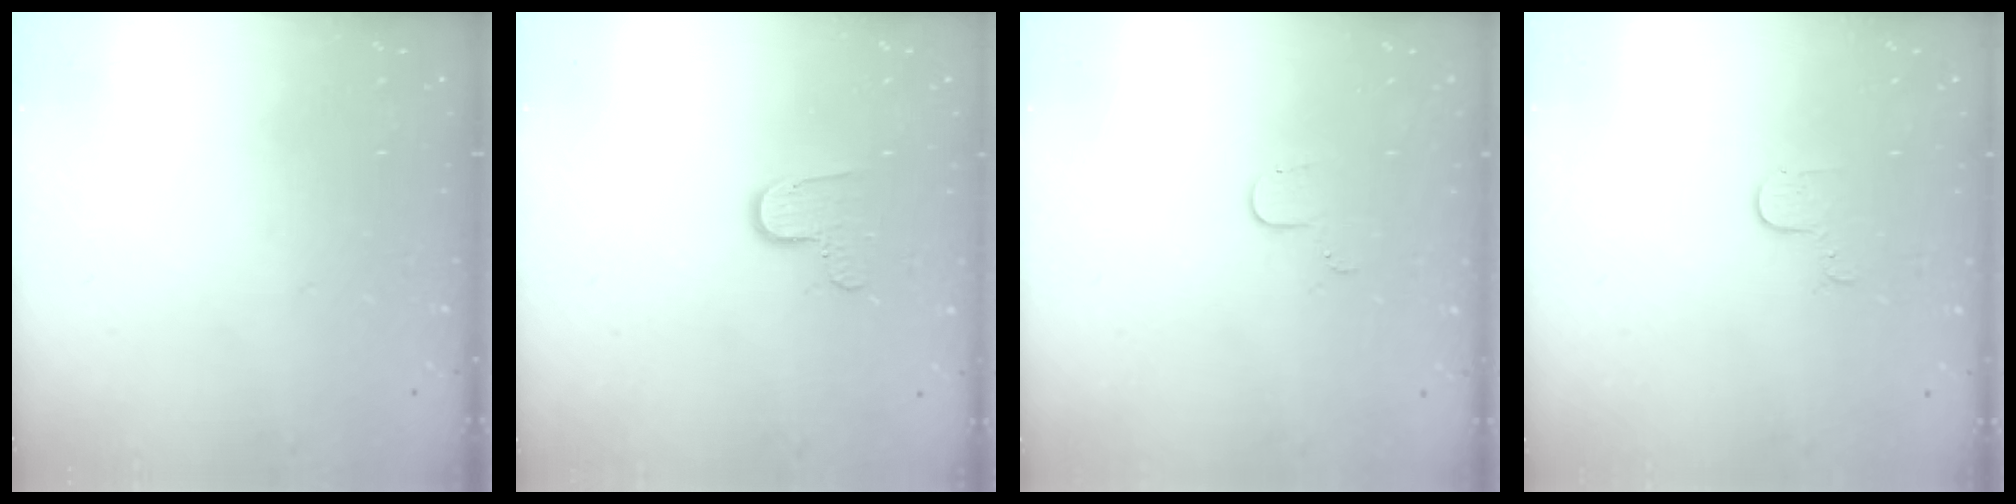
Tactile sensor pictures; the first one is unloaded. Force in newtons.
{"total": 6.8, "press": 6.8, "slide": 0.1}
{"total": 3.2, "press": 3.2, "slide": 0.3}
{"total": 2.9, "press": 2.9, "slide": 0.3}